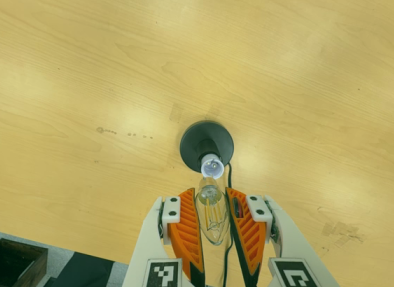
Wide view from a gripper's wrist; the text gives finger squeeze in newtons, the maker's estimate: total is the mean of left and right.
{"total": 13.1, "left": 13.5, "right": 12.6}